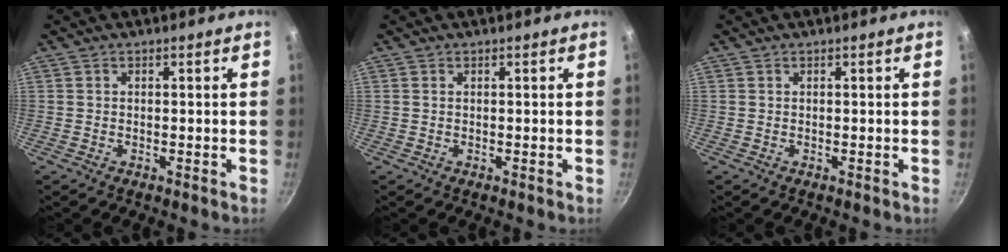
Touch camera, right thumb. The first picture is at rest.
{"total": 0.0}
{"total": 0.0}